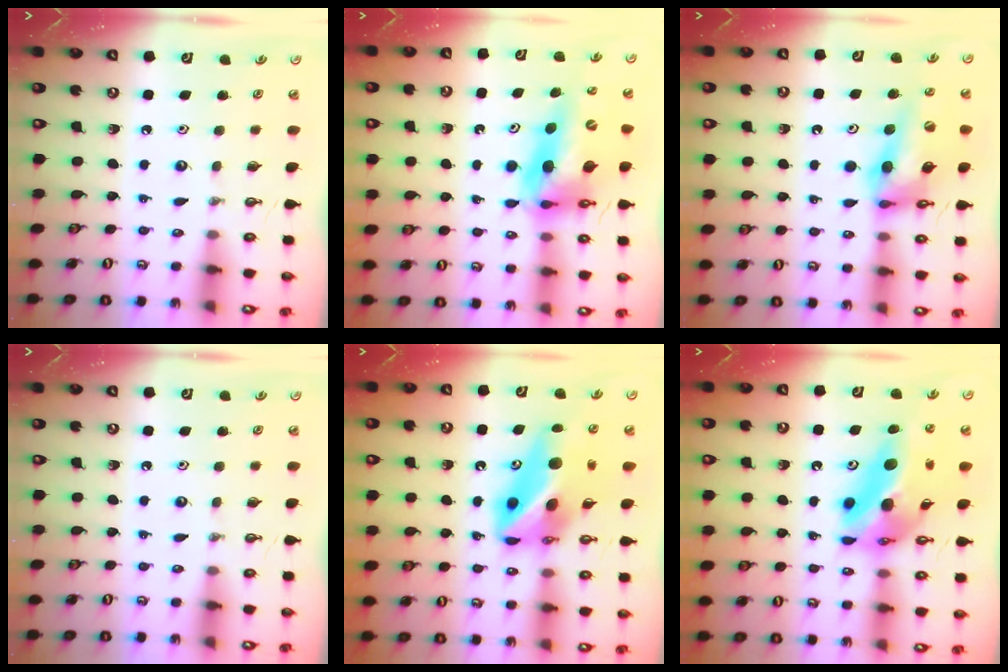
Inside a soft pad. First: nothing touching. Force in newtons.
{"total": 15.5, "press": 15.0, "slide": 4.0}
{"total": 13.6, "press": 12.8, "slide": 4.6}
{"total": 0.0}
{"total": 13.9, "press": 13.3, "slide": 4.0}
{"total": 17.4, "press": 15.7, "slide": 7.4}